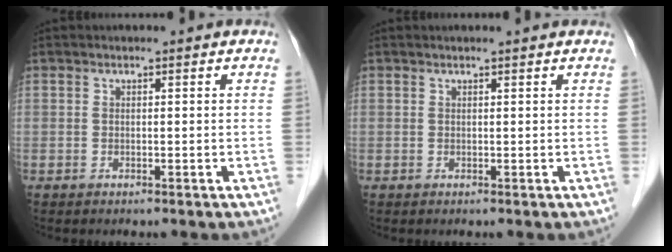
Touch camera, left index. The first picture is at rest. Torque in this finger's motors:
{"motor_torque": [0.72, -1.17, 0.03, 0.00]}